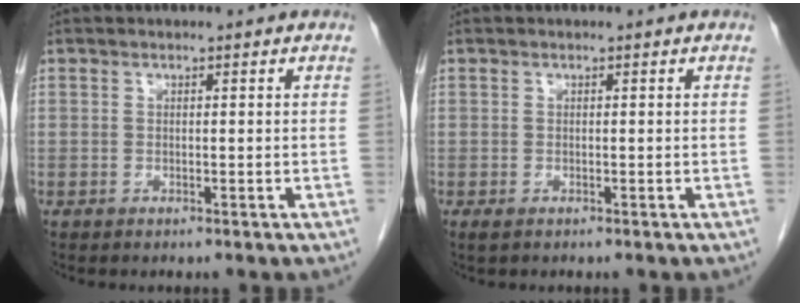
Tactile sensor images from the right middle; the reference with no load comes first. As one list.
[{"total": 0.7, "force": [-0.4, 0.3, 0.5], "torque": [-0.011, -0.001, -0.002]}]